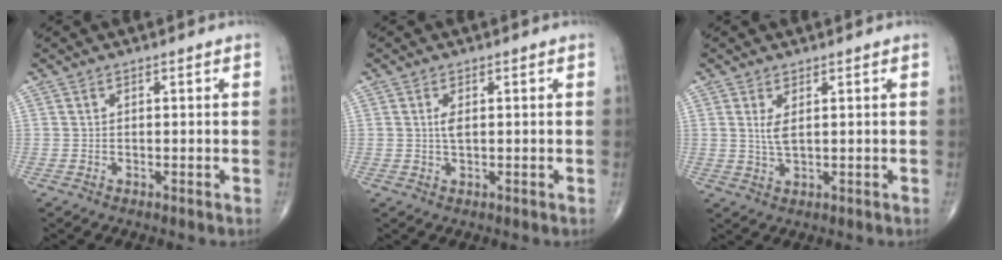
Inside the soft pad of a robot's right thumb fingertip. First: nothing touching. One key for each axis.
{"total": 1.9, "fx": 0.4, "fy": 0.7, "fz": 1.7, "tx": -0.033, "ty": -0.002, "tz": 0.008}
{"total": 2.9, "fx": 0.9, "fy": 0.9, "fz": 2.6, "tx": -0.053, "ty": -0.009, "tz": 0.022}